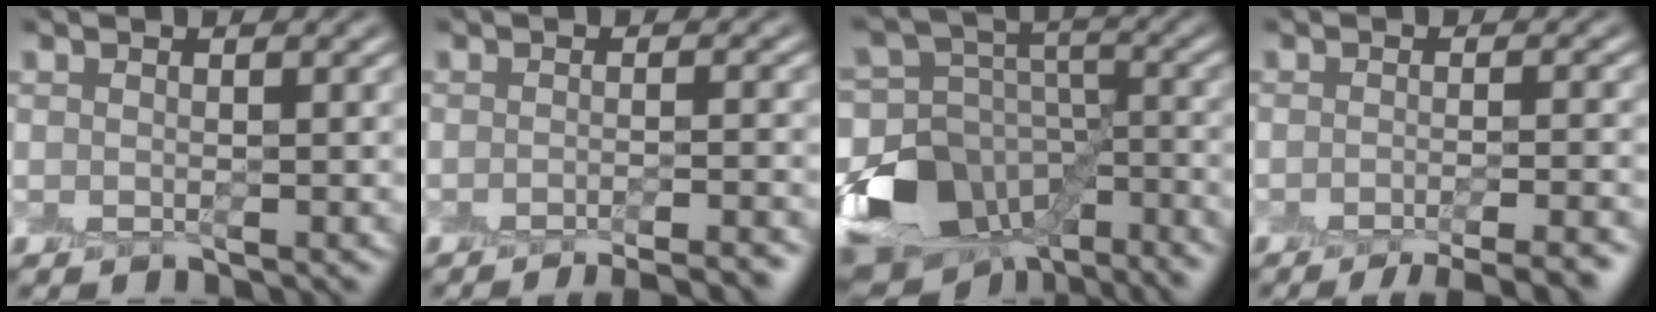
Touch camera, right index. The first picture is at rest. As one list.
[{"total": 5.9, "force": [-5.1, 1.2, 2.6], "torque": [-0.019, 0.004, -0.052]}, {"total": 13.7, "force": [-8.2, 8.8, 6.5], "torque": [-0.153, 0.007, -0.135]}, {"total": 7.1, "force": [-5.8, 1.8, 3.8], "torque": [-0.037, -0.005, -0.063]}]